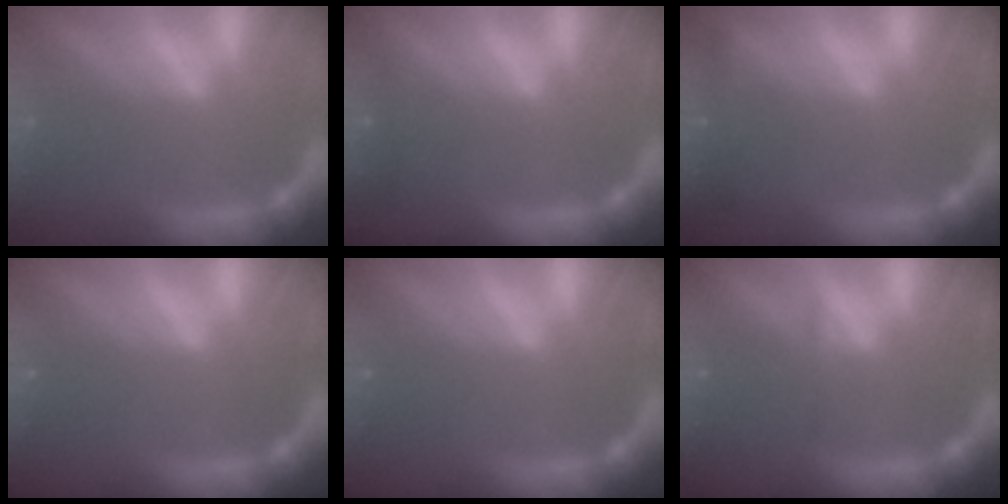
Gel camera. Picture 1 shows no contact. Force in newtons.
{"total": 0.9}
{"total": 1.9}
{"total": 0.0}
{"total": 0.0}
{"total": 0.9}